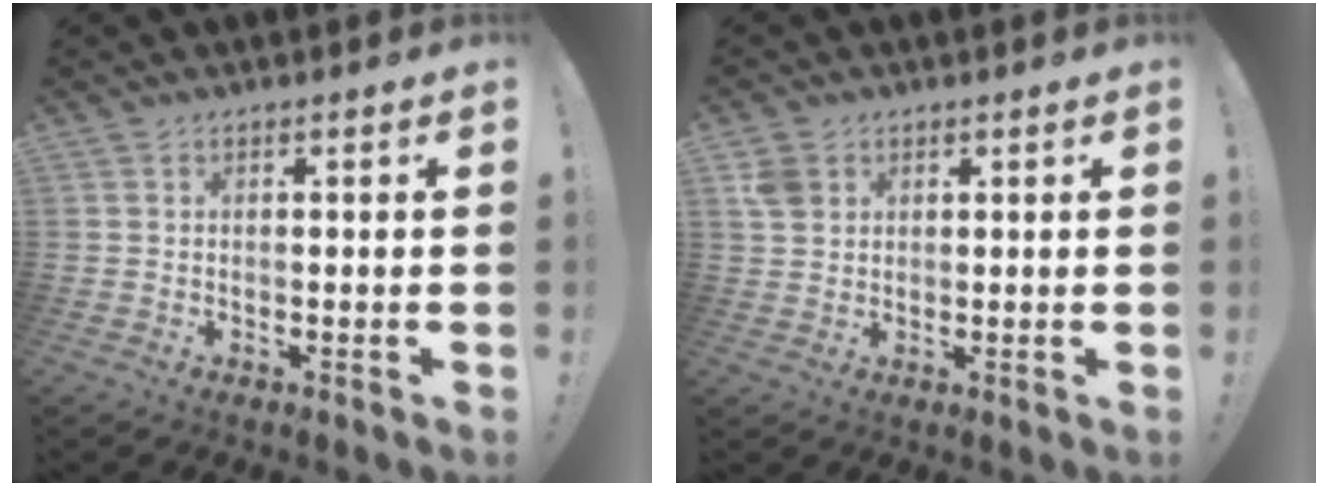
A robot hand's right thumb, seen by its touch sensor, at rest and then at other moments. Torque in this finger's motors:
{"motor_torque": [-0.47, 0.55, -0.02, 0.65, 0.00]}